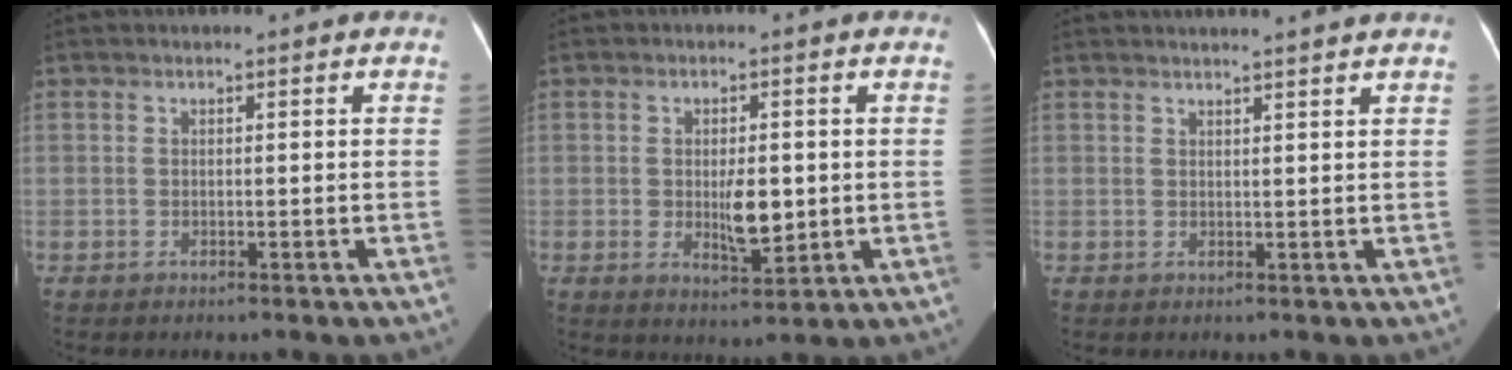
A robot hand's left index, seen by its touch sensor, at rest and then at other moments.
{"total": 5.2, "force": [-0.3, 2.0, 4.8], "torque": [-0.084, -0.009, -0.001]}
{"total": 5.9, "force": [5.5, -0.9, 2.1], "torque": [-0.021, 0.017, 0.054]}